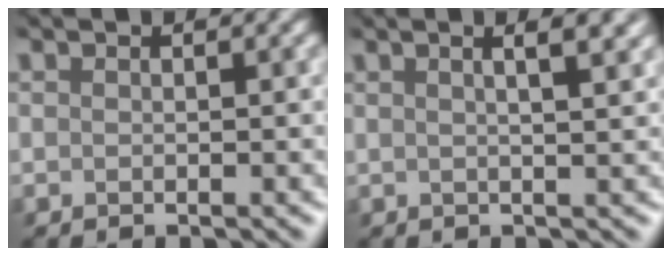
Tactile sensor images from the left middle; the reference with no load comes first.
{"total": 7.0, "force": [3.3, 3.2, 5.3], "torque": [-0.021, 0.051, 0.009]}